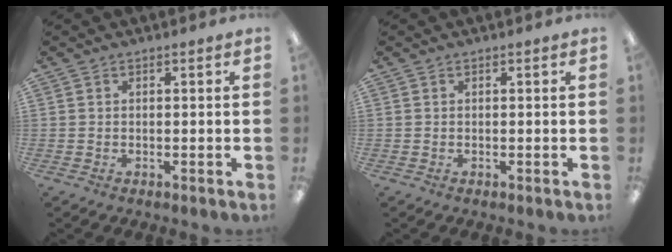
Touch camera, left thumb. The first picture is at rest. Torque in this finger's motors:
{"motor_torque": [-0.01, 0.00, 0.01, -0.03, 0.00]}